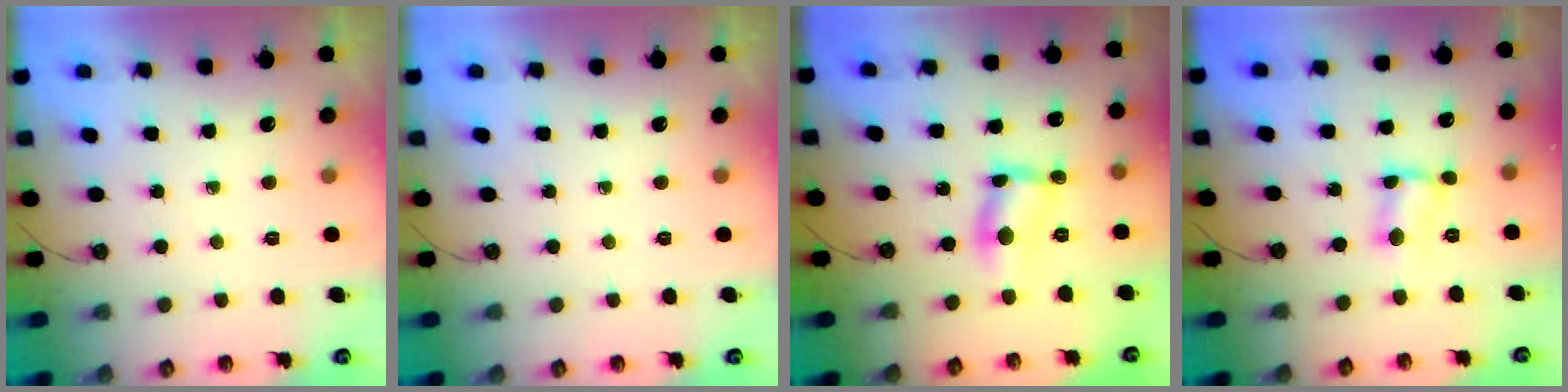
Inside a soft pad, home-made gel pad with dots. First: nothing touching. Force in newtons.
{"total": 0.0}
{"total": 6.7, "press": 6.7, "slide": 0.3}
{"total": 2.7, "press": 2.7, "slide": 0.1}